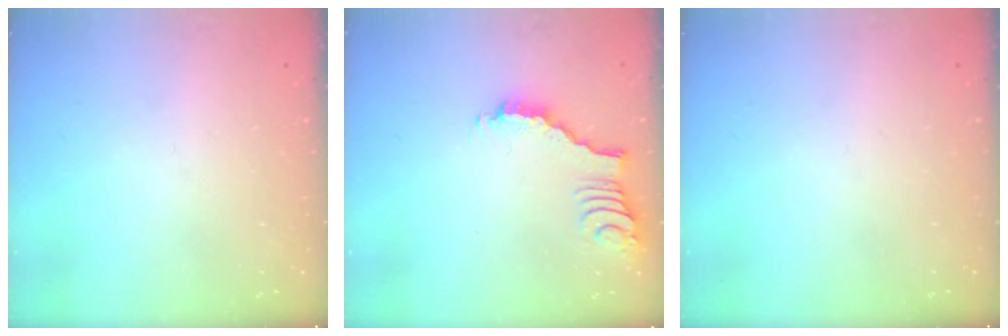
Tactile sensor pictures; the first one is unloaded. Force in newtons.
{"total": 2.5, "press": 2.4, "slide": 0.4}
{"total": 0.0}